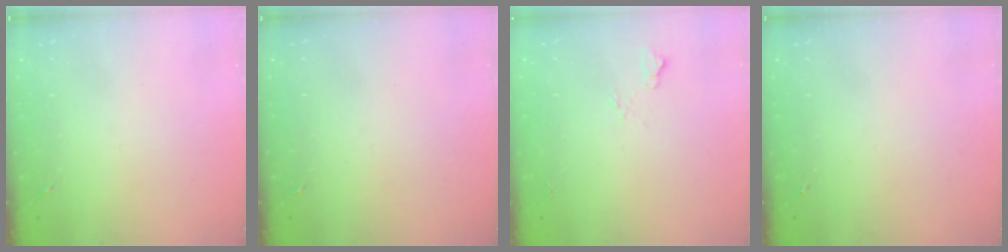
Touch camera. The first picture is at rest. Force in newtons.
{"total": 0.0}
{"total": 5.5, "press": 5.4, "slide": 0.7}
{"total": 0.0}